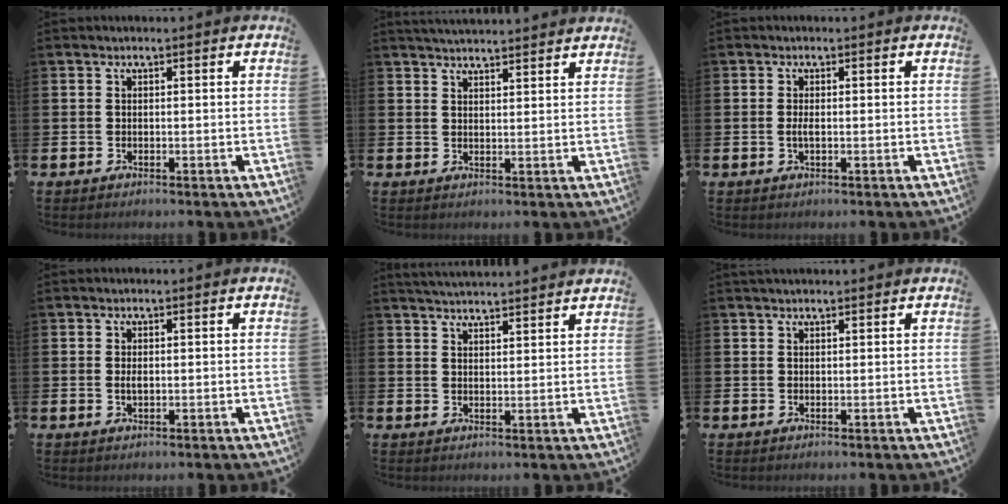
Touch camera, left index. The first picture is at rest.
{"total": 3.3, "force": [3.3, -0.2, 0.0], "torque": [-0.001, -0.019, 0.059]}
{"total": 1.3, "force": [-0.1, 0.4, 1.2], "torque": [-0.018, -0.001, -0.004]}
{"total": 1.1, "force": [0.1, 0.5, 1.0], "torque": [-0.015, 0.001, -0.001]}
{"total": 3.7, "force": [3.7, -0.3, 0.0], "torque": [-0.002, -0.021, 0.065]}
{"total": 0.9, "force": [0.9, 0.1, 0.2], "torque": [0.011, -0.004, 0.013]}